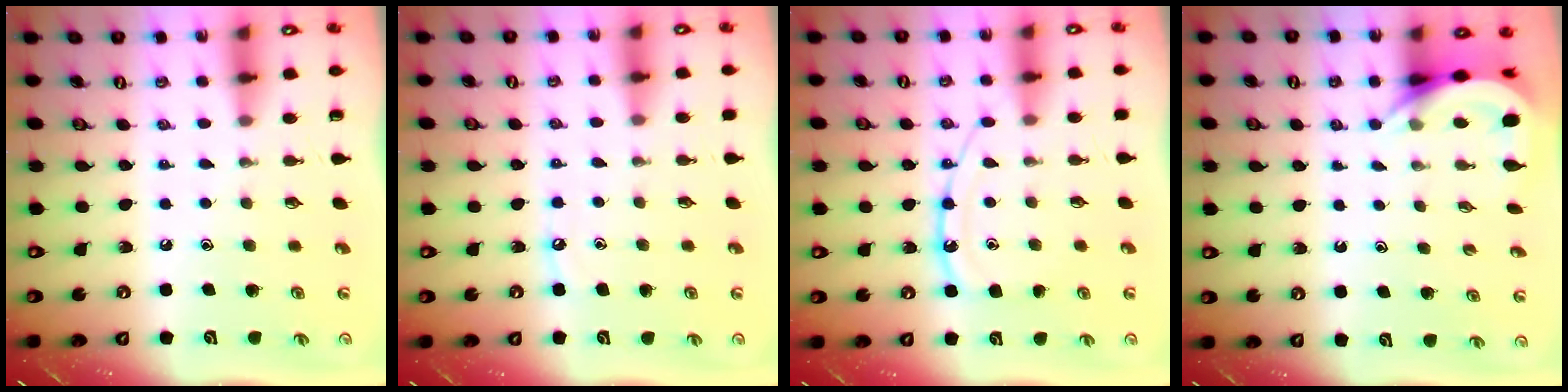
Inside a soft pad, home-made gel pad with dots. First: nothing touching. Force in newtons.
{"total": 4.4, "press": 4.4, "slide": 0.6}
{"total": 12.6, "press": 12.6, "slide": 0.6}
{"total": 5.3, "press": 5.3, "slide": 0.4}